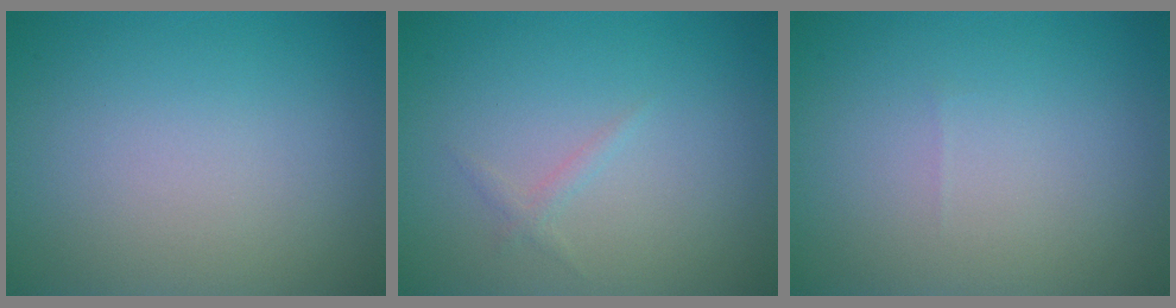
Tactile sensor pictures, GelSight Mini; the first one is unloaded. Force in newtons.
{"total": 0.7, "press": 0.7, "slide": 0.1}
{"total": 0.0}